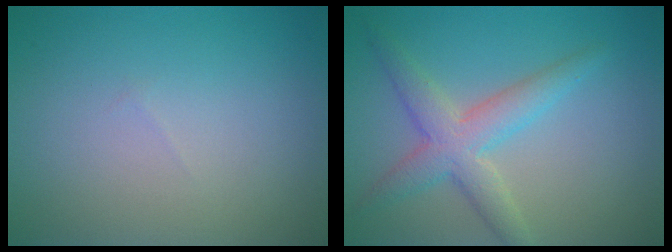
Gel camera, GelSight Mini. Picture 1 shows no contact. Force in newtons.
{"total": 4.2, "press": 4.2, "slide": 0.2}